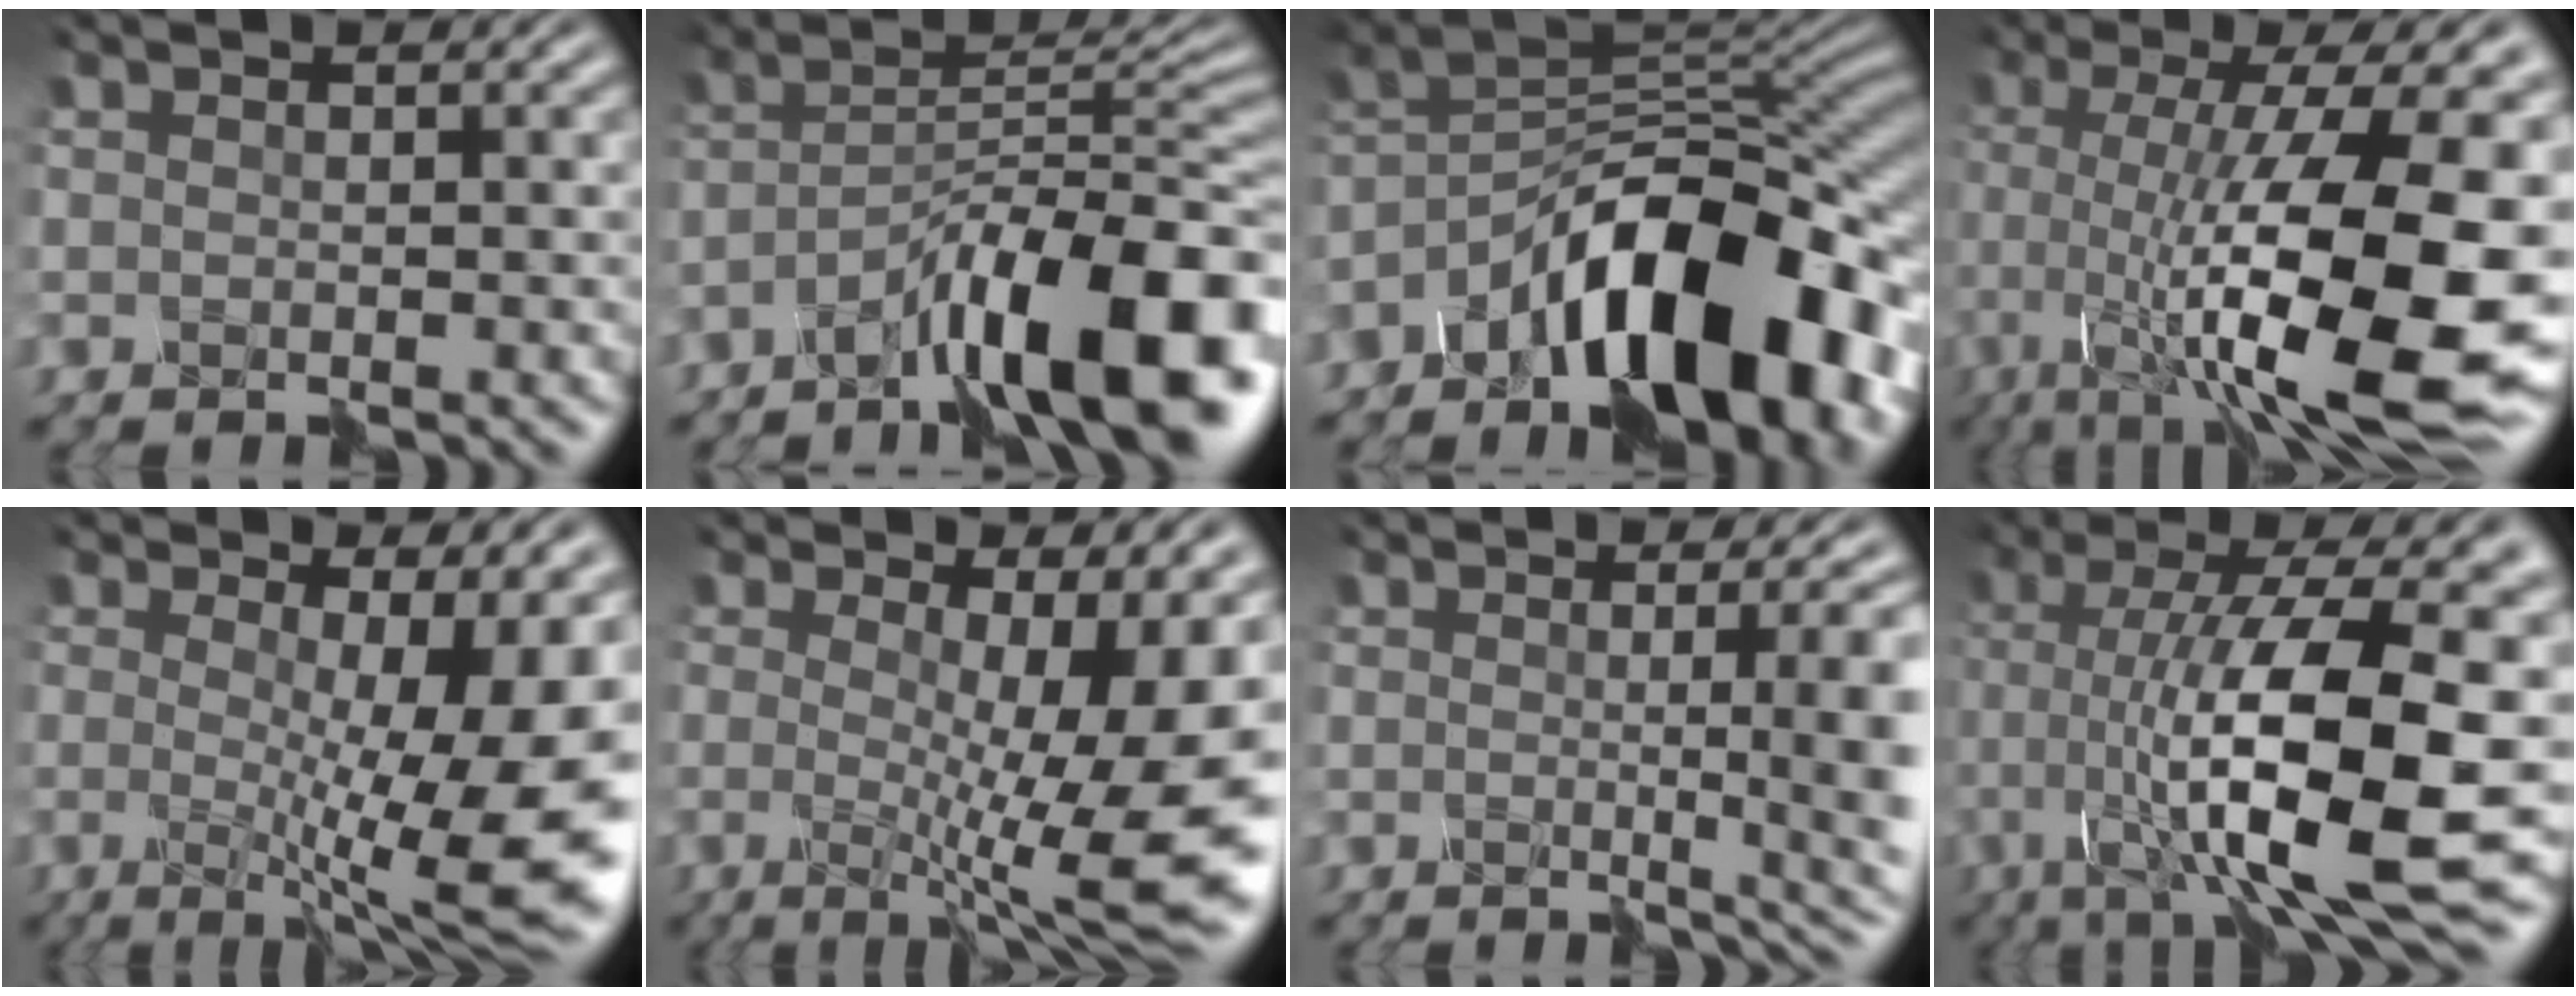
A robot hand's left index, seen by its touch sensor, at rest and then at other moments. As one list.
[{"total": 11.6, "force": [-7.4, 2.1, 8.7], "torque": [-0.121, 0.015, -0.125]}, {"total": 12.4, "force": [-7.9, 4.6, 8.4], "torque": [-0.115, 0.009, -0.137]}, {"total": 15.2, "force": [-3.1, 4.3, 14.3], "torque": [-0.218, 0.000, -0.045]}, {"total": 11.2, "force": [-0.4, 2.8, 10.8], "torque": [-0.140, -0.012, -0.007]}, {"total": 11.1, "force": [-0.3, 2.7, 10.8], "torque": [-0.138, -0.011, -0.005]}, {"total": 7.3, "force": [-0.4, 2.3, 7.0], "torque": [-0.059, -0.002, -0.002]}, {"total": 13.3, "force": [-2.8, 2.9, 12.7], "torque": [-0.205, 0.008, -0.038]}]